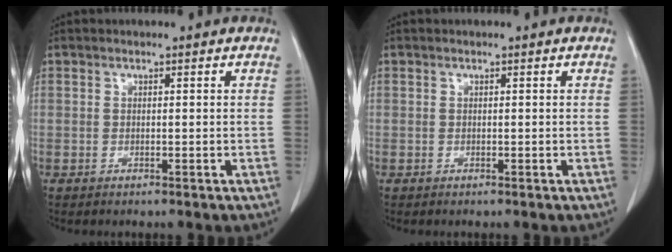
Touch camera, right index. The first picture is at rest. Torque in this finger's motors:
{"motor_torque": [0.01, 0.00, 0.00, 0.00]}